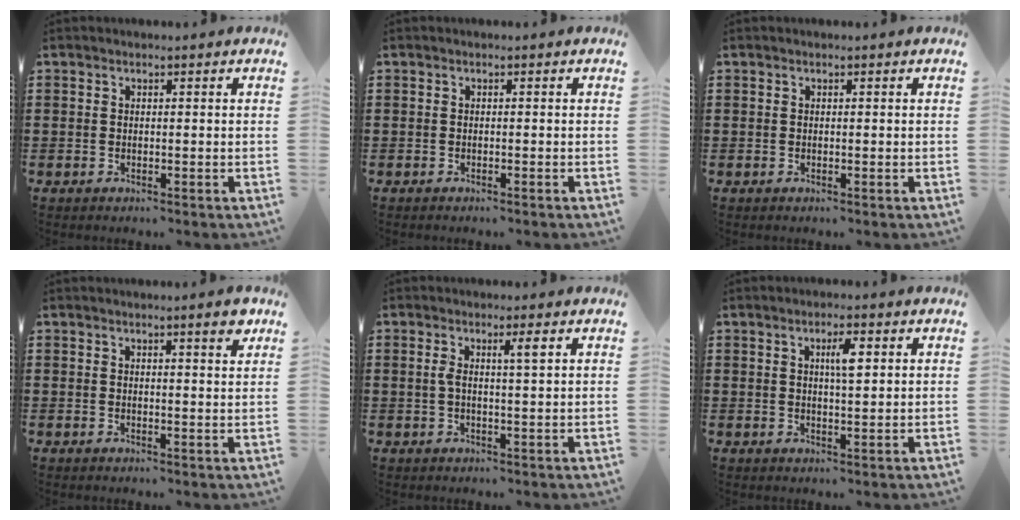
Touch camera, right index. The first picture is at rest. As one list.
[{"total": 0.5, "force": [-0.5, -0.1, 0.1], "torque": [-0.004, -0.004, -0.010]}, {"total": 0.0}, {"total": 2.6, "force": [1.8, 0.2, 1.9], "torque": [-0.025, -0.003, 0.028]}, {"total": 2.8, "force": [0.8, 0.2, 2.6], "torque": [-0.053, 0.000, 0.010]}, {"total": 3.4, "force": [1.0, 0.8, 3.2], "torque": [-0.056, 0.005, 0.012]}]